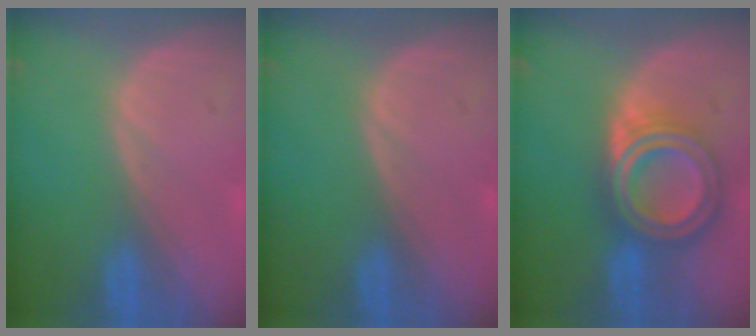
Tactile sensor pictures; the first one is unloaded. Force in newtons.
{"total": 0.0}
{"total": 8.2, "press": 8.2, "slide": 0.6}